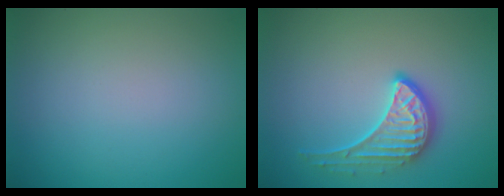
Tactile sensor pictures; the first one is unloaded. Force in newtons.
{"total": 3.5, "press": 3.0, "slide": 1.7}